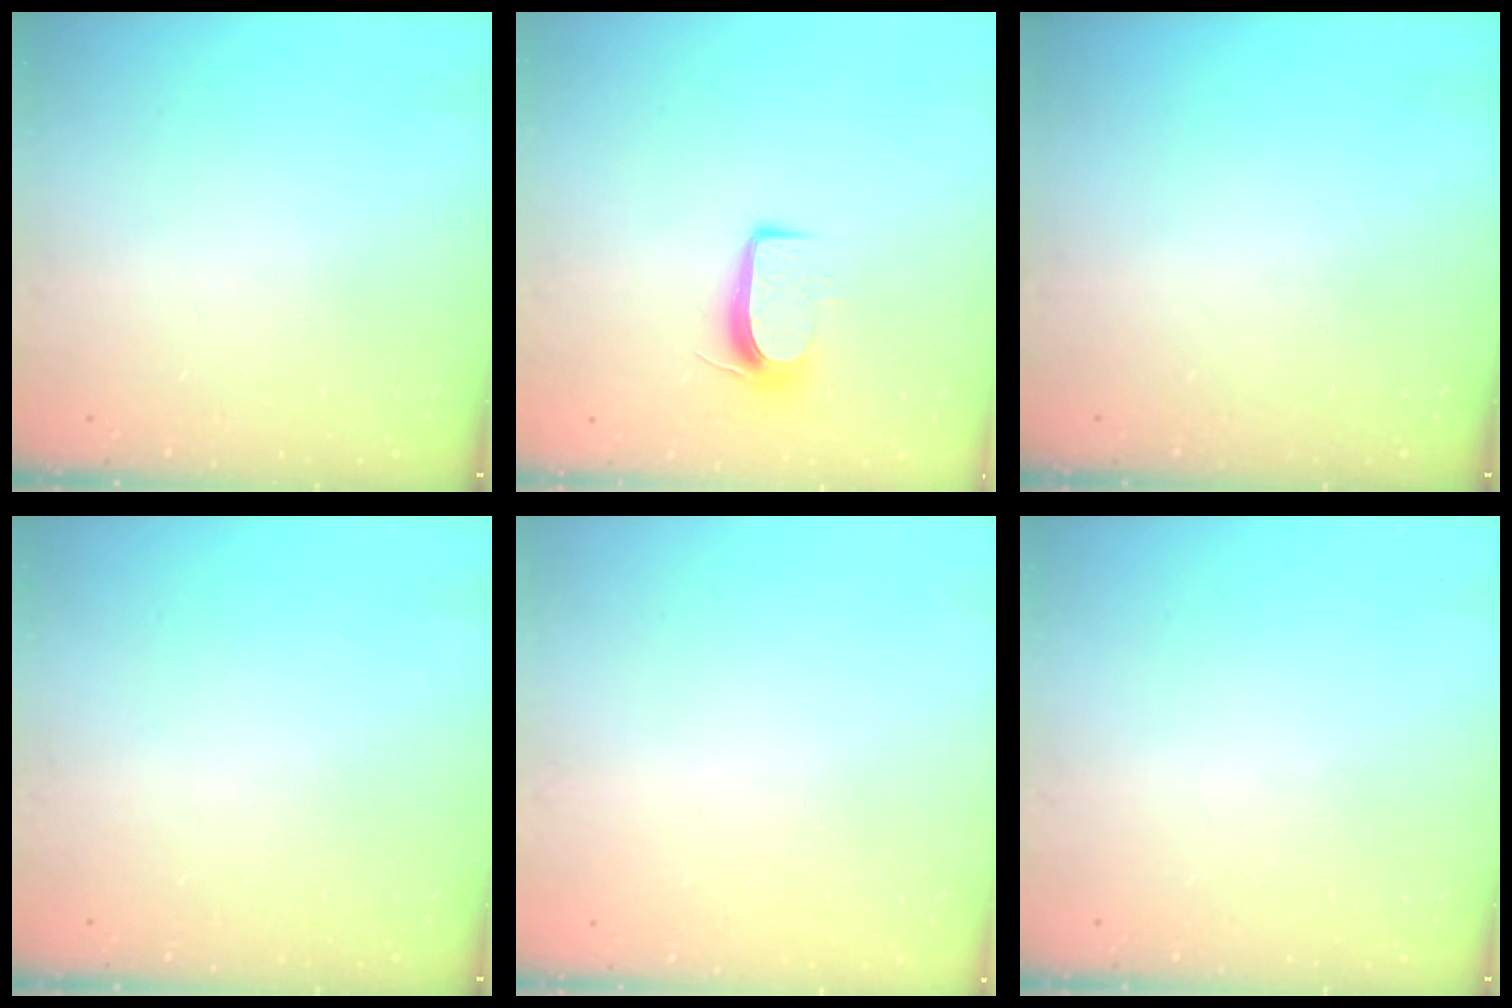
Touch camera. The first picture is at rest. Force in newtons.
{"total": 8.0, "press": 8.0, "slide": 0.9}
{"total": 0.0}
{"total": 0.0}
{"total": 0.0}
{"total": 0.0}